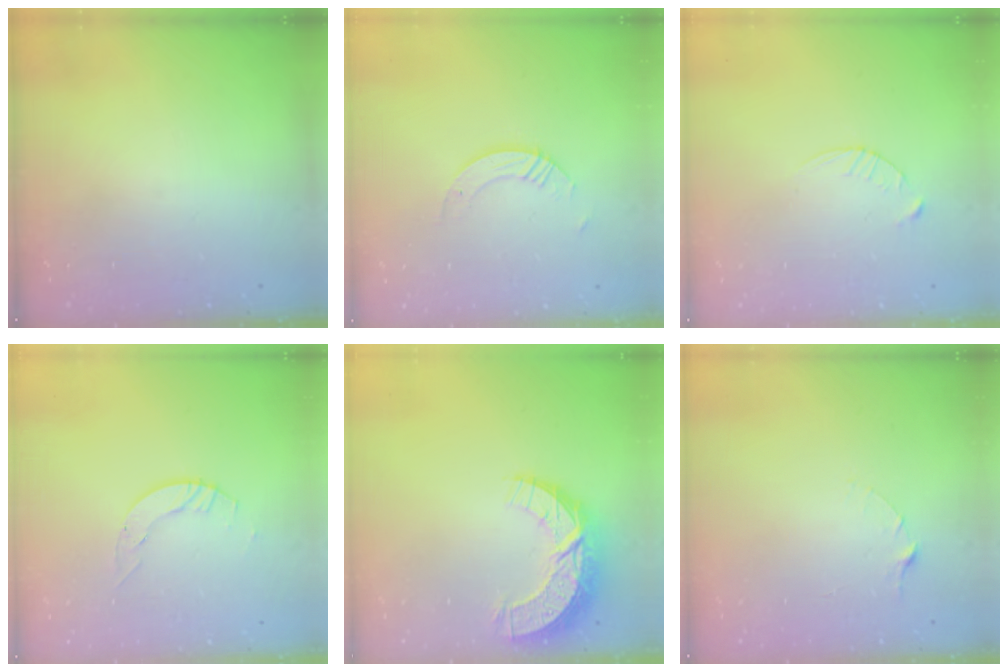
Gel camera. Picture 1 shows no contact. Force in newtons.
{"total": 3.7, "press": 3.7, "slide": 0.3}
{"total": 4.0, "press": 4.0, "slide": 0.5}
{"total": 2.1, "press": 2.1, "slide": 0.3}
{"total": 11.6, "press": 11.6, "slide": 0.7}
{"total": 2.5, "press": 2.5, "slide": 0.3}